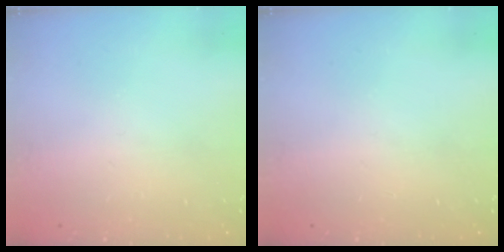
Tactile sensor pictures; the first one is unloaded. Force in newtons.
{"total": 0.0}